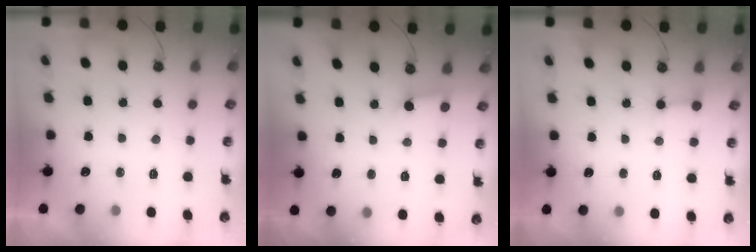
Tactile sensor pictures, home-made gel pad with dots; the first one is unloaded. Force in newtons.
{"total": 2.6, "press": 2.6, "slide": 0.4}
{"total": 2.5, "press": 2.5, "slide": 0.4}